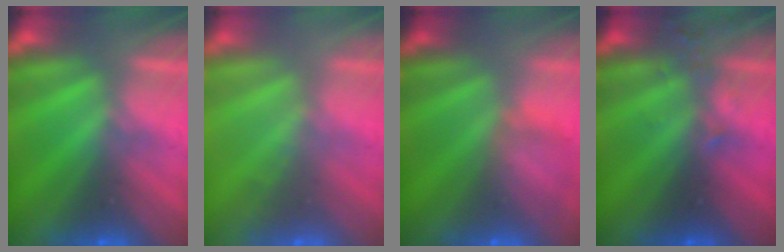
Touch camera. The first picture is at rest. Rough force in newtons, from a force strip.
{"total": 1.8}
{"total": 5.9}
{"total": 3.6}